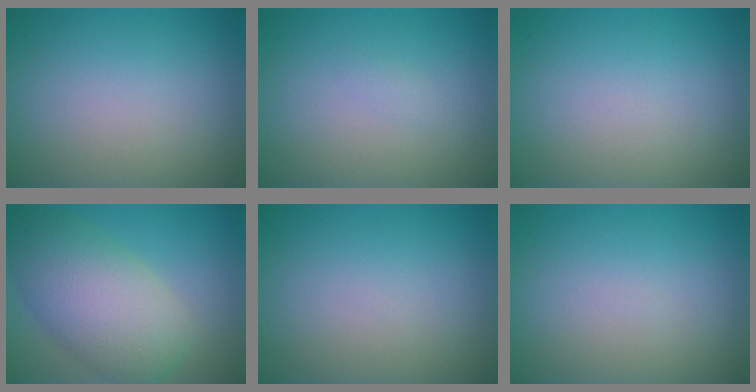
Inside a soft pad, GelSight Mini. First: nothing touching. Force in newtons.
{"total": 0.5, "press": 0.5, "slide": 0.1}
{"total": 0.0}
{"total": 7.8, "press": 7.8, "slide": 0.3}
{"total": 0.0}
{"total": 0.0}